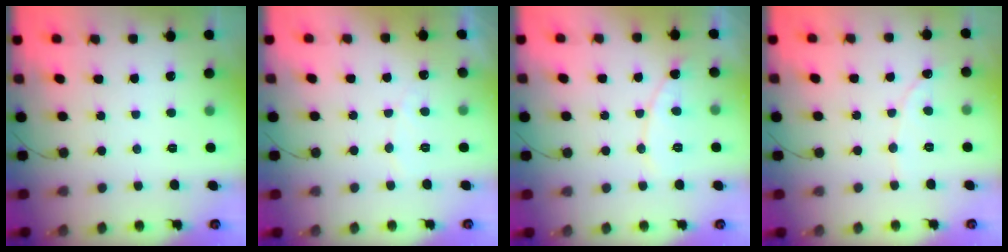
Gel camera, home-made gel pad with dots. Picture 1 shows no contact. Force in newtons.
{"total": 4.2, "press": 4.2, "slide": 0.2}
{"total": 7.8, "press": 7.7, "slide": 0.3}
{"total": 2.2, "press": 2.2, "slide": 0.2}